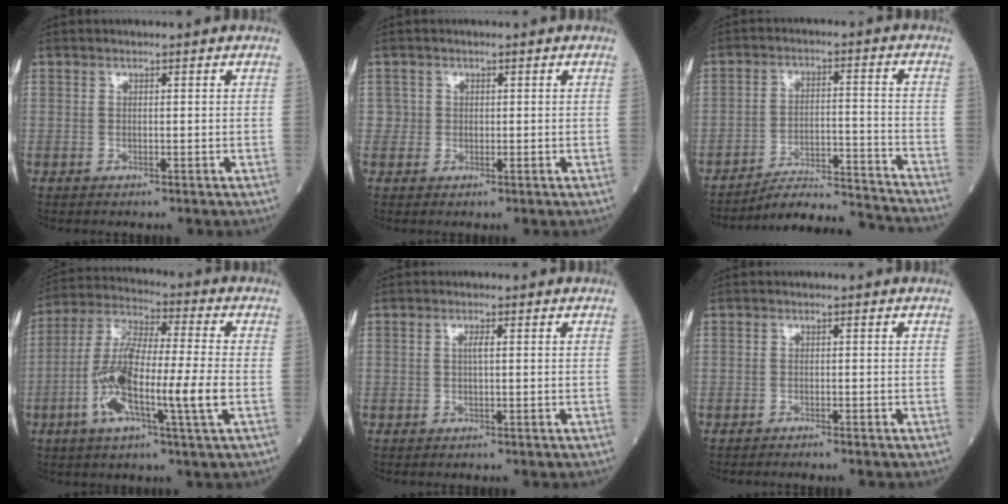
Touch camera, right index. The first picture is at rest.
{"total": 1.6, "force": [0.1, 1.6, -0.1], "torque": [0.013, 0.004, -0.003]}
{"total": 11.8, "force": [-11.8, -0.7, 1.0], "torque": [-0.006, 0.020, -0.186]}
{"total": 14.6, "force": [-3.5, 1.1, 14.1], "torque": [-0.281, 0.000, -0.072]}
{"total": 1.2, "force": [0.2, 0.1, 1.2], "torque": [-0.022, 0.002, 0.003]}
{"total": 1.5, "force": [-1.3, 0.0, 0.7], "torque": [-0.010, 0.000, -0.016]}